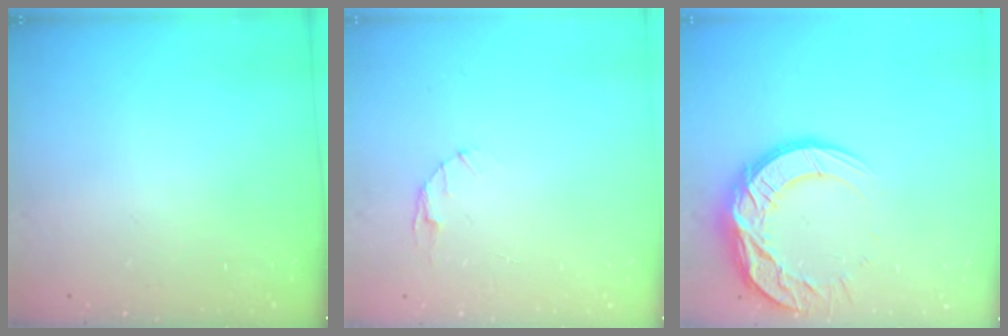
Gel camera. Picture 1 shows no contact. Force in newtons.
{"total": 3.1, "press": 3.1, "slide": 0.4}
{"total": 14.6, "press": 14.6, "slide": 1.1}